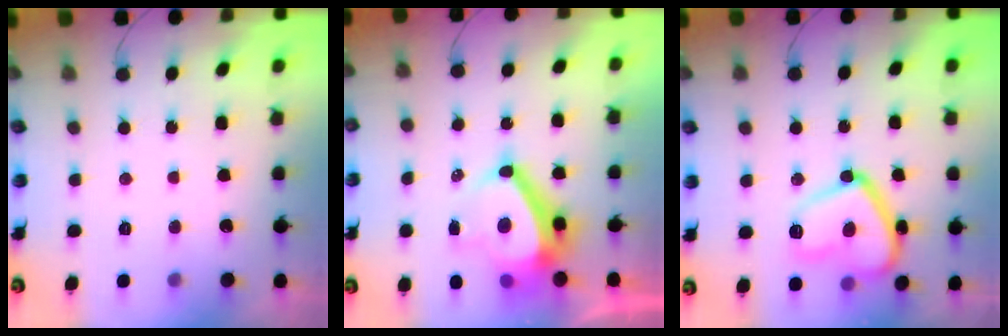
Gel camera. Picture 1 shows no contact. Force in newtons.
{"total": 11.2, "press": 10.6, "slide": 3.4}
{"total": 16.4, "press": 16.3, "slide": 1.4}